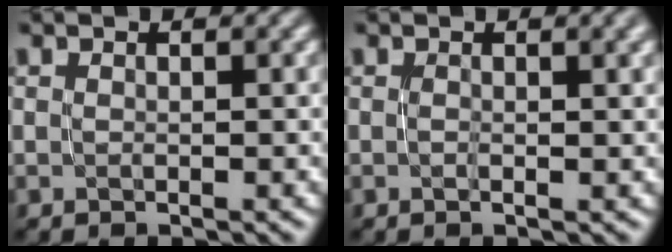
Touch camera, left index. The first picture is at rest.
{"total": 1.8, "force": [0.2, 0.6, 1.7], "torque": [-0.022, 0.004, 0.001]}